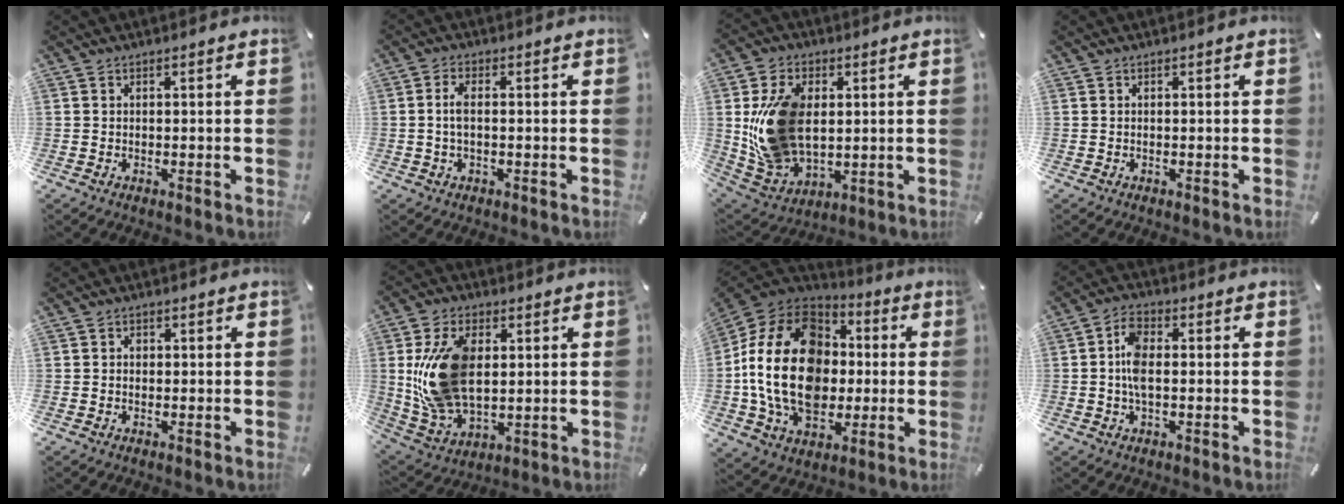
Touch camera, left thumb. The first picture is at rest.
{"total": 3.6, "force": [-0.2, 1.5, 3.2], "torque": [-0.066, 0.000, -0.005]}
{"total": 17.8, "force": [2.3, 12.7, 12.2], "torque": [-0.263, 0.003, 0.044]}
{"total": 0.0}
{"total": 0.6, "force": [0.0, 0.6, 0.2], "torque": [0.004, 0.000, -0.002]}
{"total": 17.9, "force": [2.8, 11.7, 13.2], "torque": [-0.288, -0.001, 0.052]}
{"total": 24.5, "force": [-1.2, 18.2, 16.2], "torque": [-0.338, 0.016, -0.014]}
{"total": 6.1, "force": [-0.3, 3.1, 5.2], "torque": [-0.113, 0.001, -0.008]}